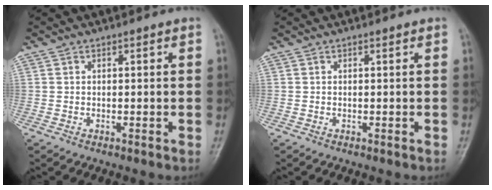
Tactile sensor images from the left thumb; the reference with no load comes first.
{"total": 0.0}